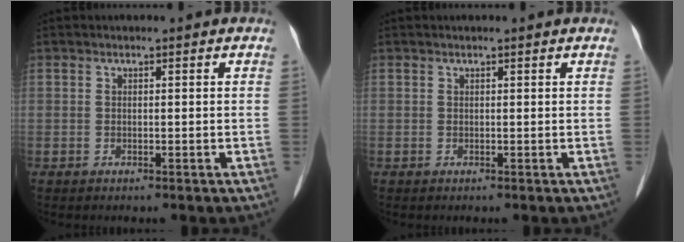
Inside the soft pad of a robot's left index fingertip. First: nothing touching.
{"total": 1.4, "force": [1.3, 0.1, 0.6], "torque": [-0.011, 0.013, 0.015]}